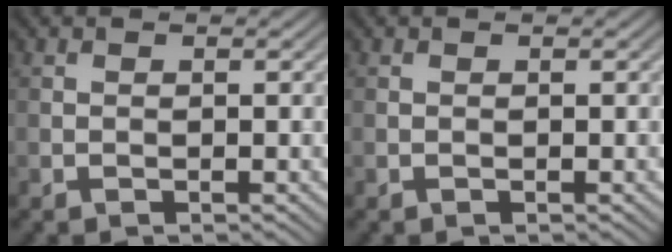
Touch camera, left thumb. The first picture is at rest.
{"total": 0.0}